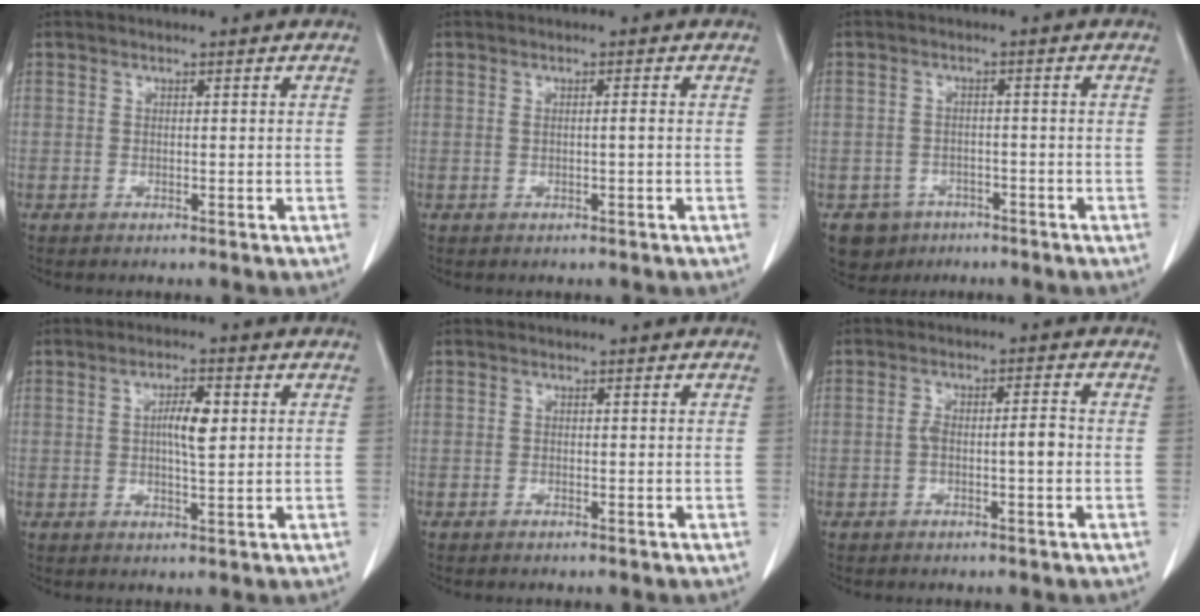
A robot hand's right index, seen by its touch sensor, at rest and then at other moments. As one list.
[{"total": 1.0, "force": [0.0, -0.2, 1.0], "torque": [-0.019, 0.000, 0.001]}, {"total": 4.8, "force": [-3.1, 3.7, 0.3], "torque": [-0.003, 0.008, -0.043]}, {"total": 4.5, "force": [0.8, 0.9, 4.3], "torque": [-0.076, 0.004, 0.012]}, {"total": 0.0}, {"total": 4.1, "force": [-0.8, 0.7, 3.9], "torque": [-0.071, 0.015, -0.009]}]